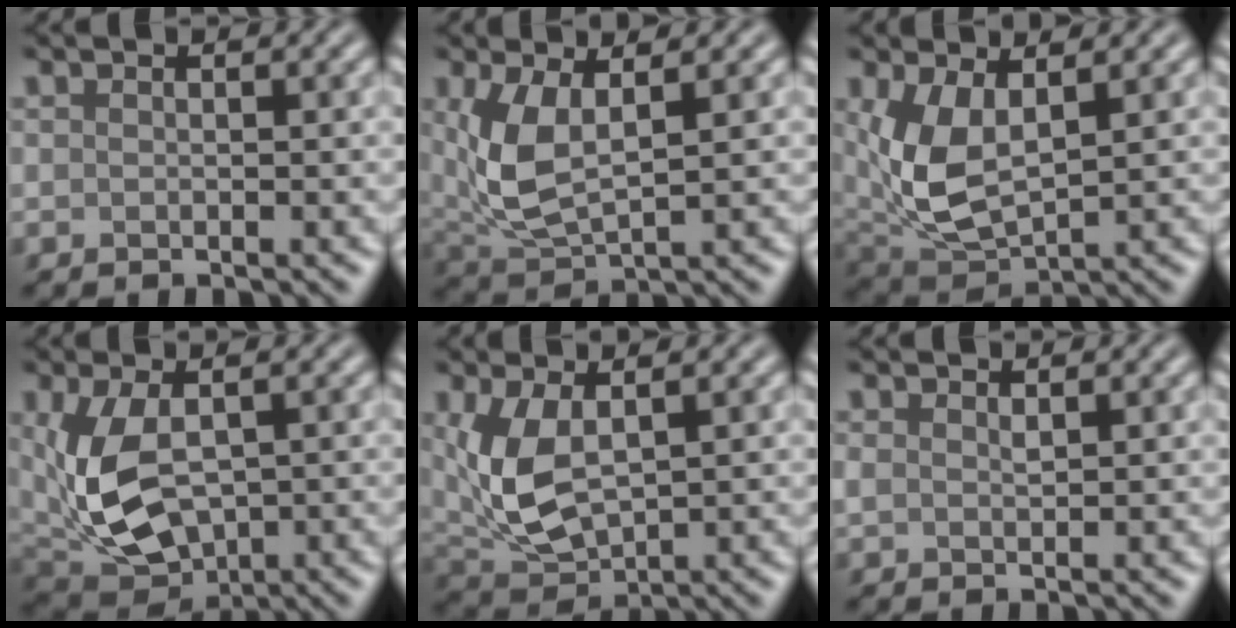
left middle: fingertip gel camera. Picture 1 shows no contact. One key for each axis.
{"total": 5.3, "fx": 1.2, "fy": 2.5, "fz": 4.6, "tx": -0.111, "ty": -0.006, "tz": 0.031}
{"total": 6.4, "fx": 1.3, "fy": 3.3, "fz": 5.4, "tx": -0.134, "ty": -0.009, "tz": 0.031}
{"total": 8.0, "fx": 0.2, "fy": 4.7, "fz": 6.5, "tx": -0.146, "ty": -0.012, "tz": 0.015}
{"total": 5.8, "fx": 1.0, "fy": 3.1, "fz": 4.8, "tx": -0.118, "ty": -0.005, "tz": 0.027}
{"total": 1.0, "fx": 0.5, "fy": 0.5, "fz": 0.7, "tx": -0.019, "ty": 0.000, "tz": 0.013}